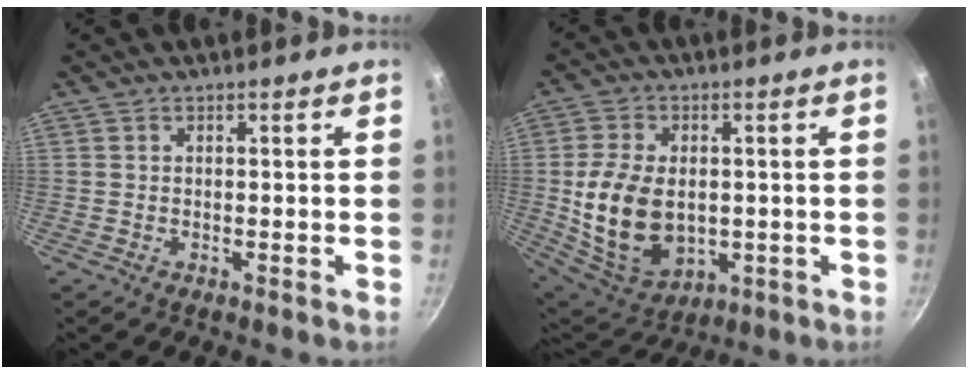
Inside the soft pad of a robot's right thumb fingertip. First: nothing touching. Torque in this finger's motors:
{"motor_torque": [-0.28, 1.15, 1.57, 0.26, 0.16]}